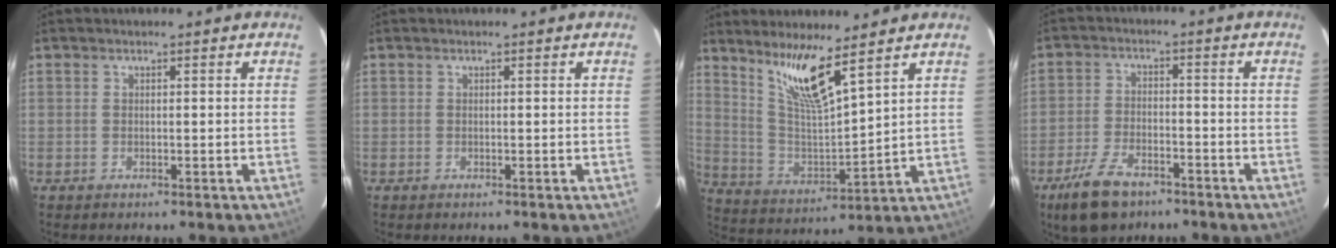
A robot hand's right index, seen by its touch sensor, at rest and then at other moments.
{"total": 0.0}
{"total": 11.5, "force": [8.2, 0.9, 8.1], "torque": [-0.146, -0.007, 0.169]}
{"total": 9.6, "force": [-6.6, 4.6, 5.4], "torque": [-0.137, -0.006, -0.119]}